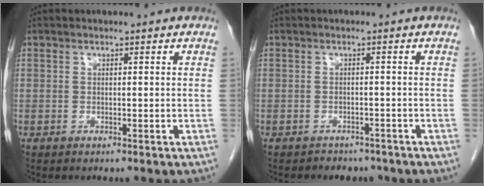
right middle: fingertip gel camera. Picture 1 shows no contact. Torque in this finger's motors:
{"motor_torque": [0.45, -0.29, 0.00, 0.01]}